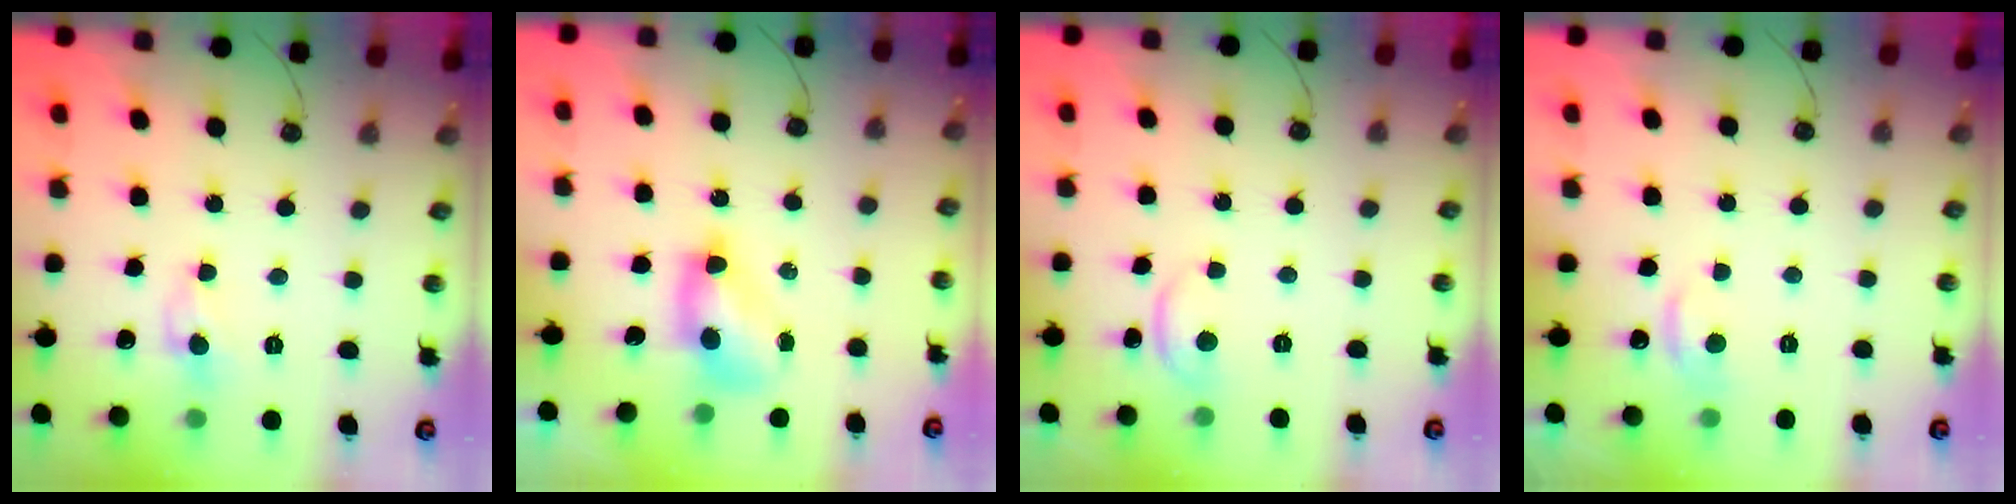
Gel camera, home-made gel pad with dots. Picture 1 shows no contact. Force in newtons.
{"total": 5.7, "press": 5.6, "slide": 0.9}
{"total": 1.8, "press": 1.8, "slide": 0.4}
{"total": 2.6, "press": 2.5, "slide": 0.8}